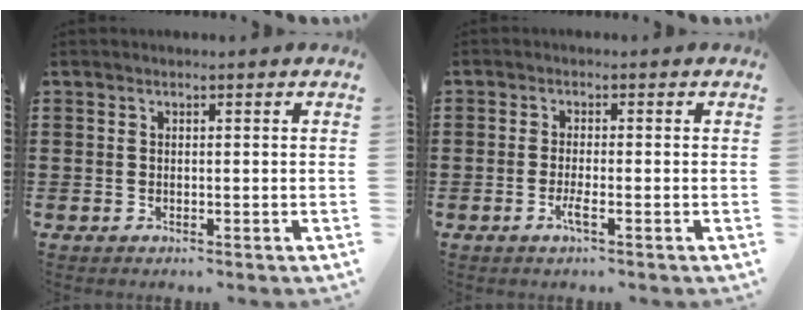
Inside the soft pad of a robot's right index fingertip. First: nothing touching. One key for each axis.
{"total": 2.4, "fx": -1.2, "fy": 0.0, "fz": 2.2, "tx": -0.052, "ty": -0.011, "tz": -0.024}